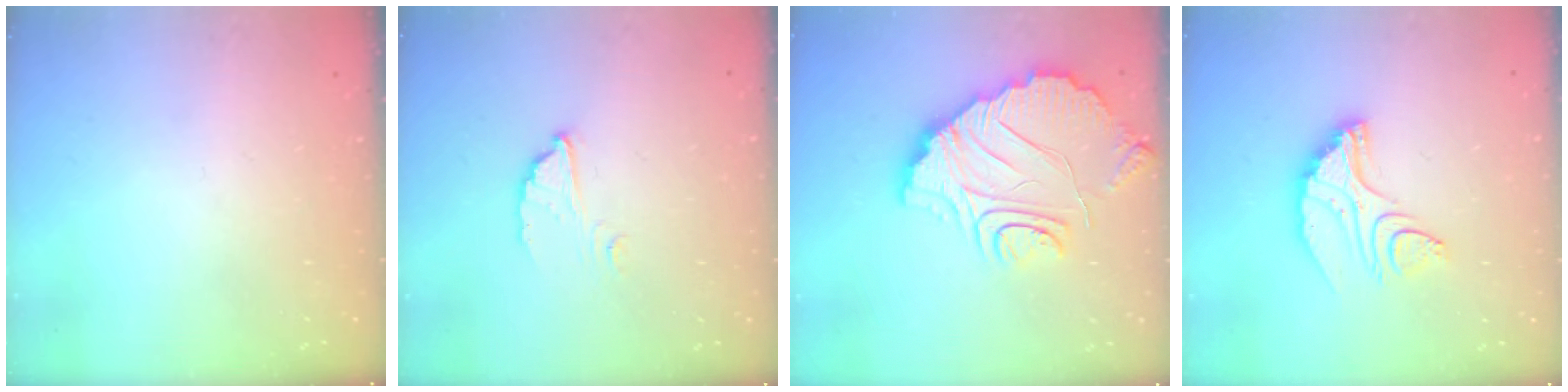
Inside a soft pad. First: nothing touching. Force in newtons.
{"total": 4.4, "press": 4.4, "slide": 0.1}
{"total": 15.0, "press": 14.9, "slide": 1.2}
{"total": 10.4, "press": 10.3, "slide": 0.8}